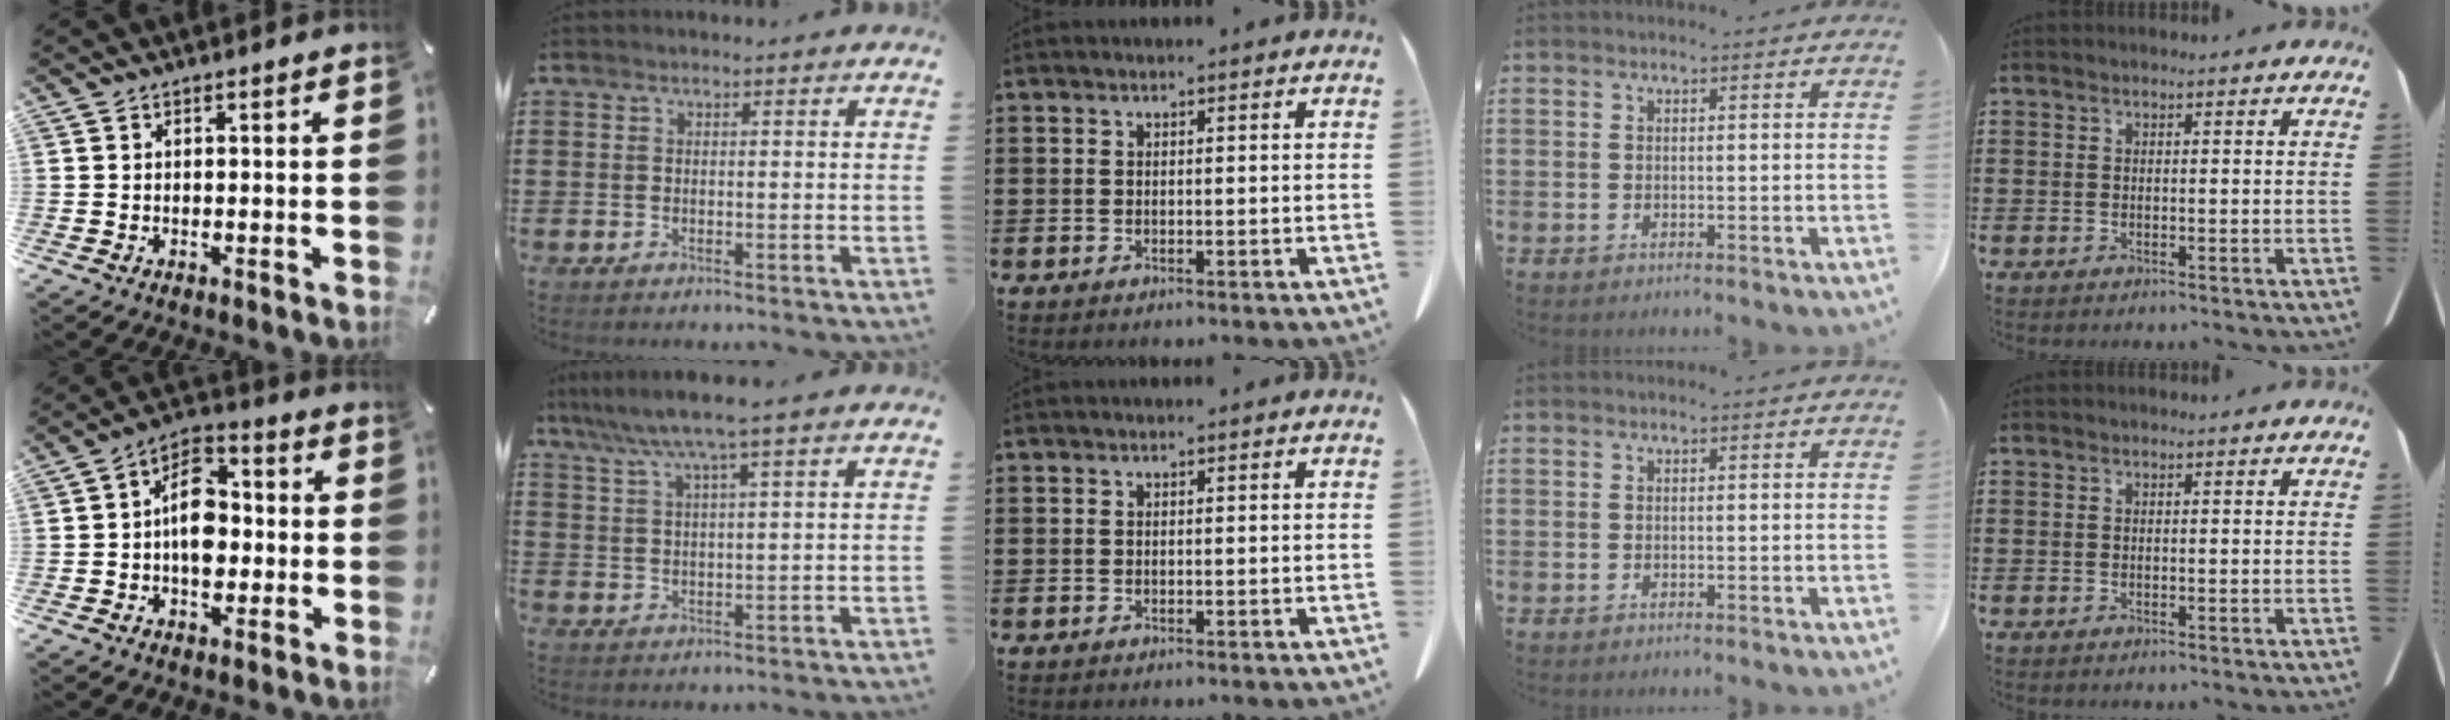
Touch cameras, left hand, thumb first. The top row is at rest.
{"thumb": {"total": 11.1, "force": [-1.2, 7.7, 7.8], "torque": [-0.132, 0.014, -0.022]}, "index": {"total": 5.6, "force": [4.1, -0.3, 3.8], "torque": [-0.085, -0.011, 0.069]}}